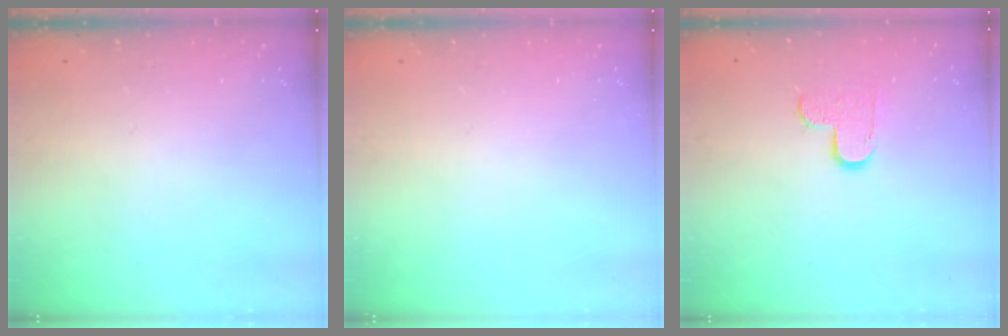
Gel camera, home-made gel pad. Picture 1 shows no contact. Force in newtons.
{"total": 0.0}
{"total": 6.2, "press": 6.2, "slide": 0.3}